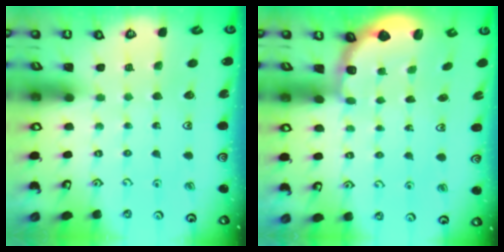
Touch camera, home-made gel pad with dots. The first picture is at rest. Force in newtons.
{"total": 2.8, "press": 2.1, "slide": 1.9}